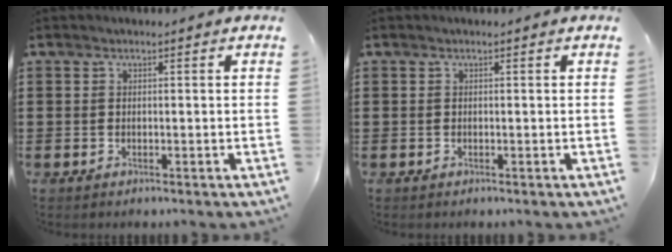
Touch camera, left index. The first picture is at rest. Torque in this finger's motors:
{"motor_torque": [0.00, 0.00, 0.02, -0.01]}